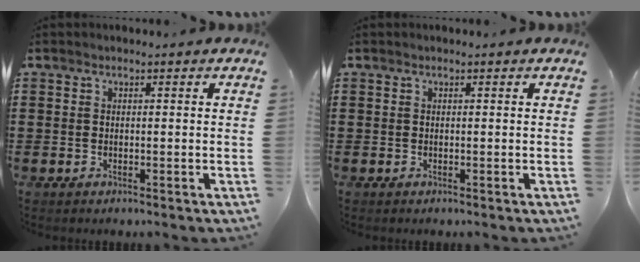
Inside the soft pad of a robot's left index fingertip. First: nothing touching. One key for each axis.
{"total": 0.0}